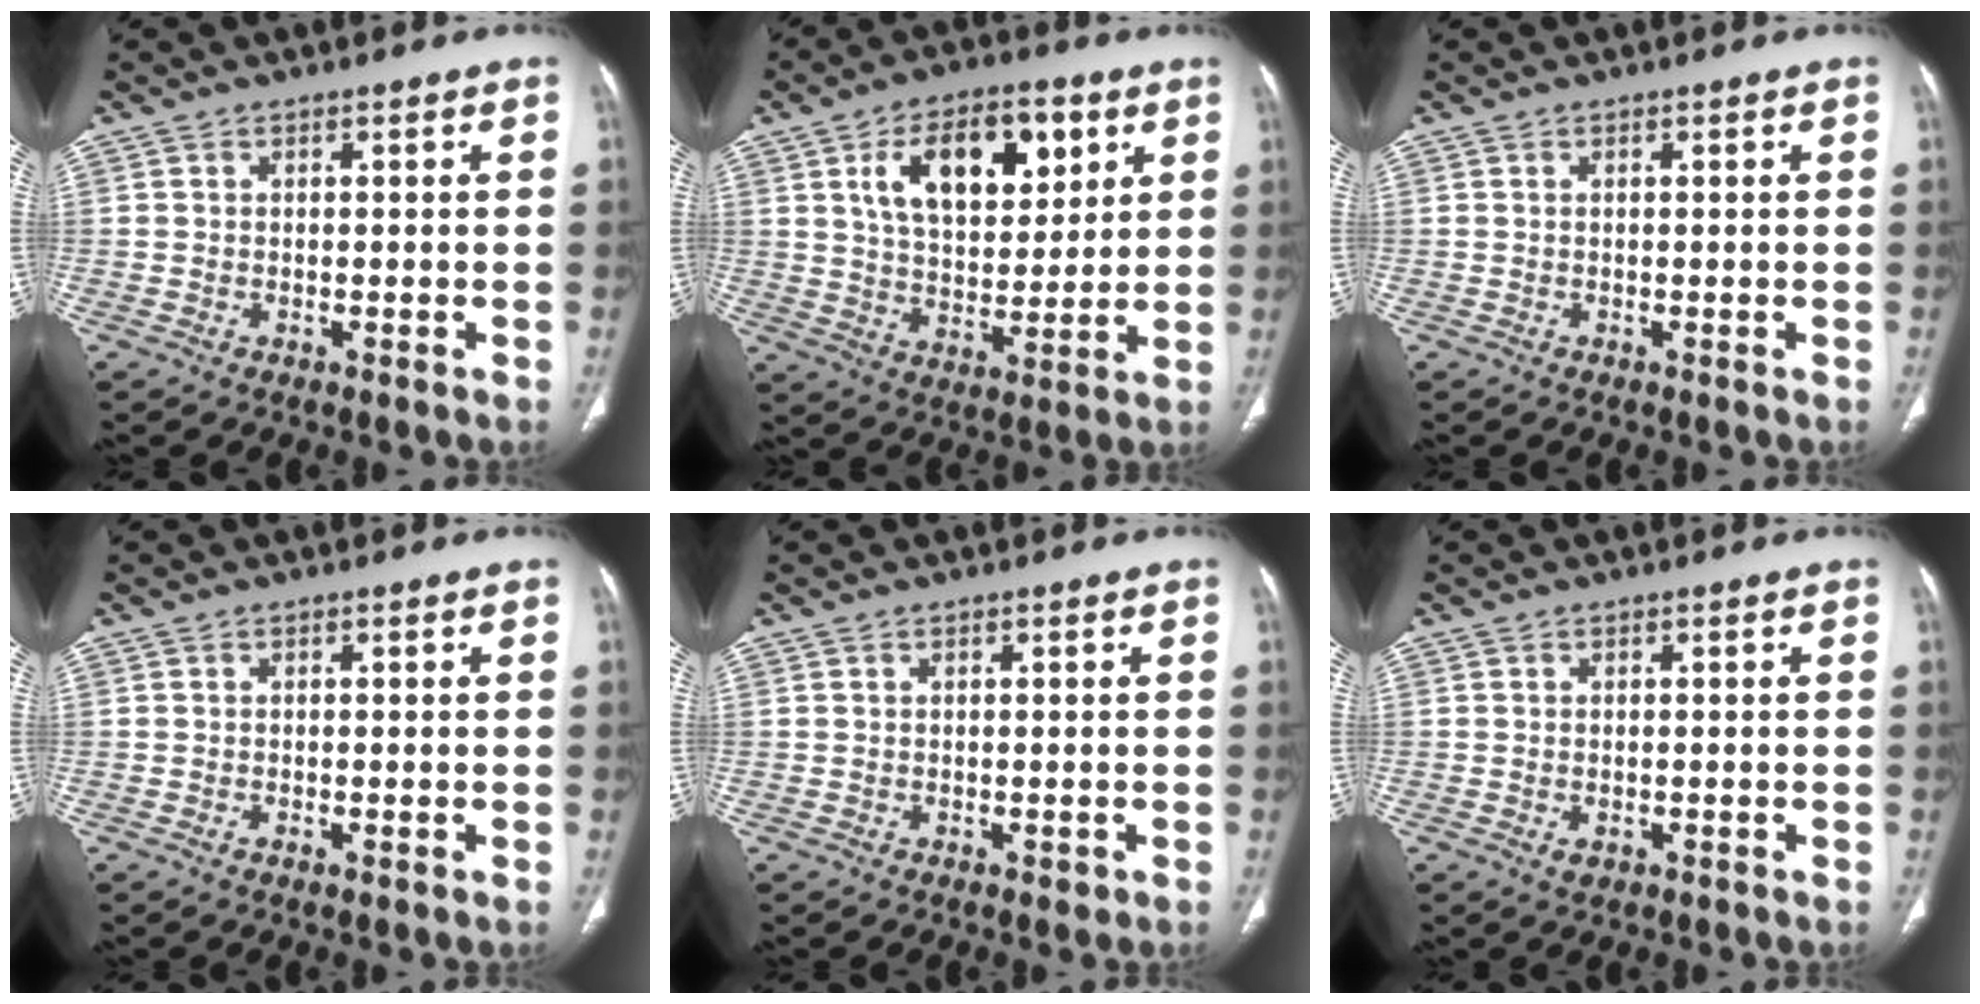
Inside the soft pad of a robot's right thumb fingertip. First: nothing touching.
{"total": 16.5, "force": [6.4, 9.1, 12.1], "torque": [-0.151, -0.018, 0.111]}
{"total": 0.0}
{"total": 0.8, "force": [-0.2, 0.4, 0.7], "torque": [-0.014, -0.002, -0.005]}
{"total": 0.6, "force": [0.0, 0.5, 0.3], "torque": [-0.003, 0.000, 0.001]}
{"total": 1.3, "force": [-0.3, 0.9, 0.9], "torque": [-0.014, 0.000, -0.001]}